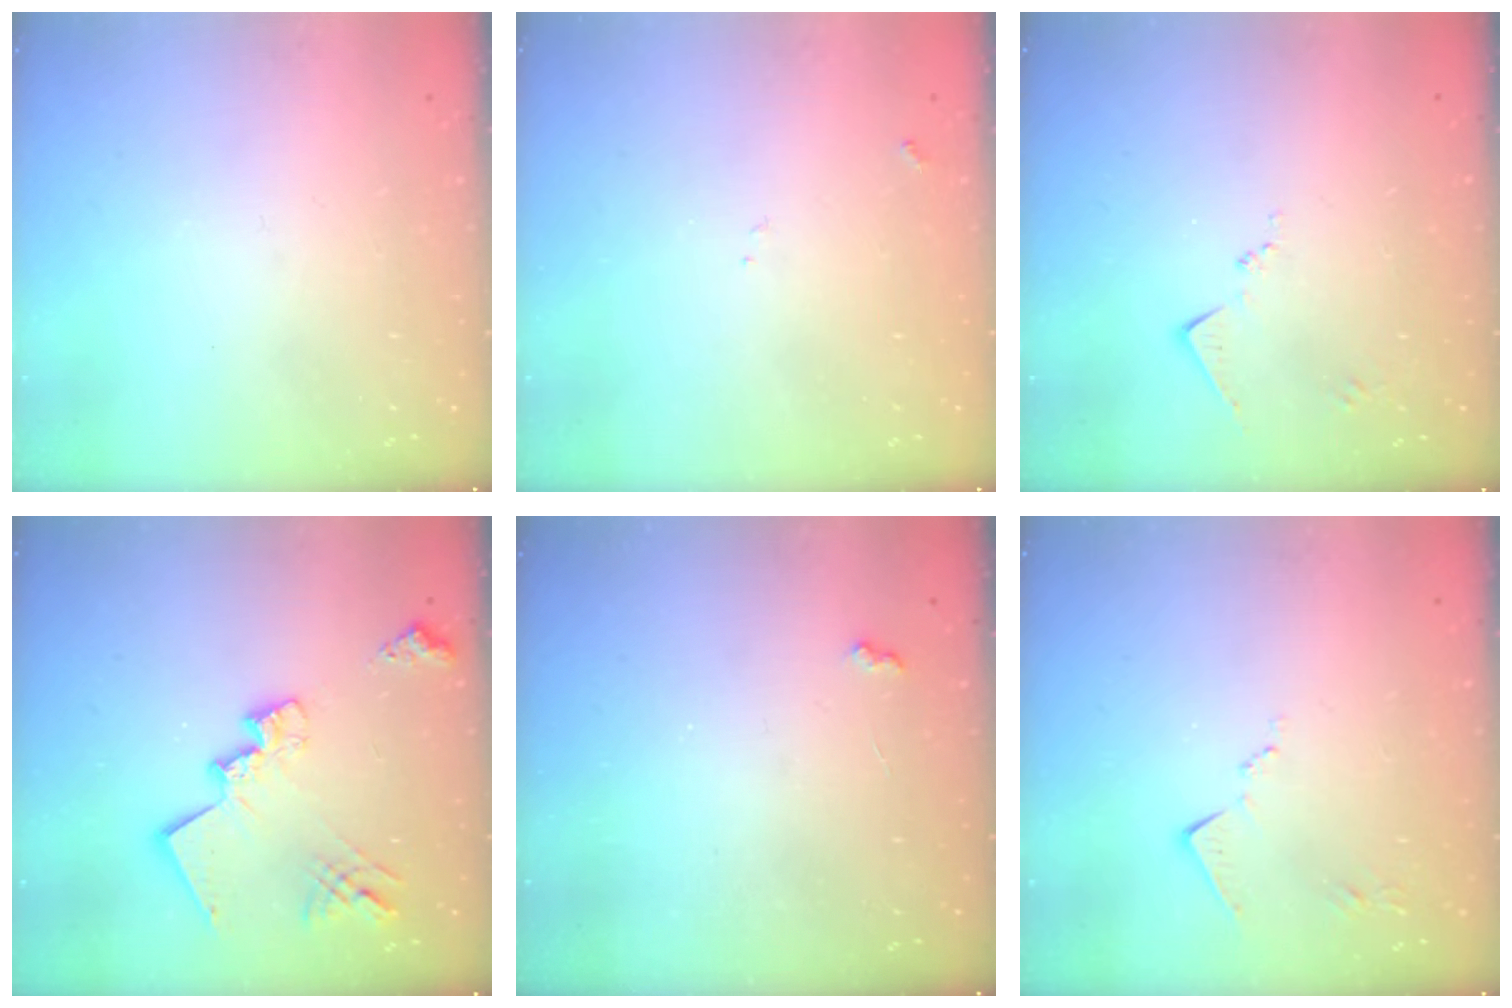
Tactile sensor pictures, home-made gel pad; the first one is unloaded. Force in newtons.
{"total": 8.1, "press": 8.0, "slide": 0.7}
{"total": 7.8, "press": 7.7, "slide": 0.8}
{"total": 18.3, "press": 18.3, "slide": 1.3}
{"total": 3.6, "press": 3.5, "slide": 0.5}
{"total": 7.6, "press": 7.6, "slide": 0.1}